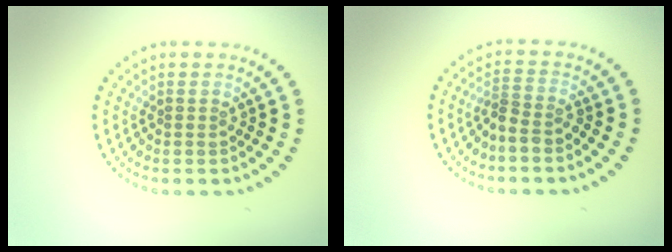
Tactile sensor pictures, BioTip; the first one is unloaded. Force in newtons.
{"total": 2.0, "press": 1.4, "slide": 1.4}